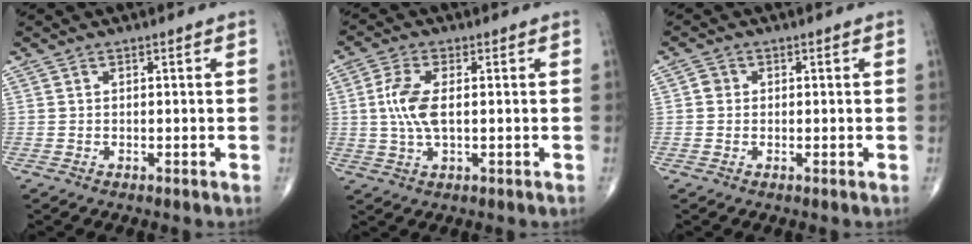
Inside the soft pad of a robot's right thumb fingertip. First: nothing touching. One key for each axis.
{"total": 6.8, "fx": 0.5, "fy": 2.9, "fz": 6.1, "tx": -0.141, "ty": 0.001, "tz": 0.006}
{"total": 1.4, "fx": 0.0, "fy": 1.4, "fz": 0.5, "tx": -0.002, "ty": 0.003, "tz": -0.002}